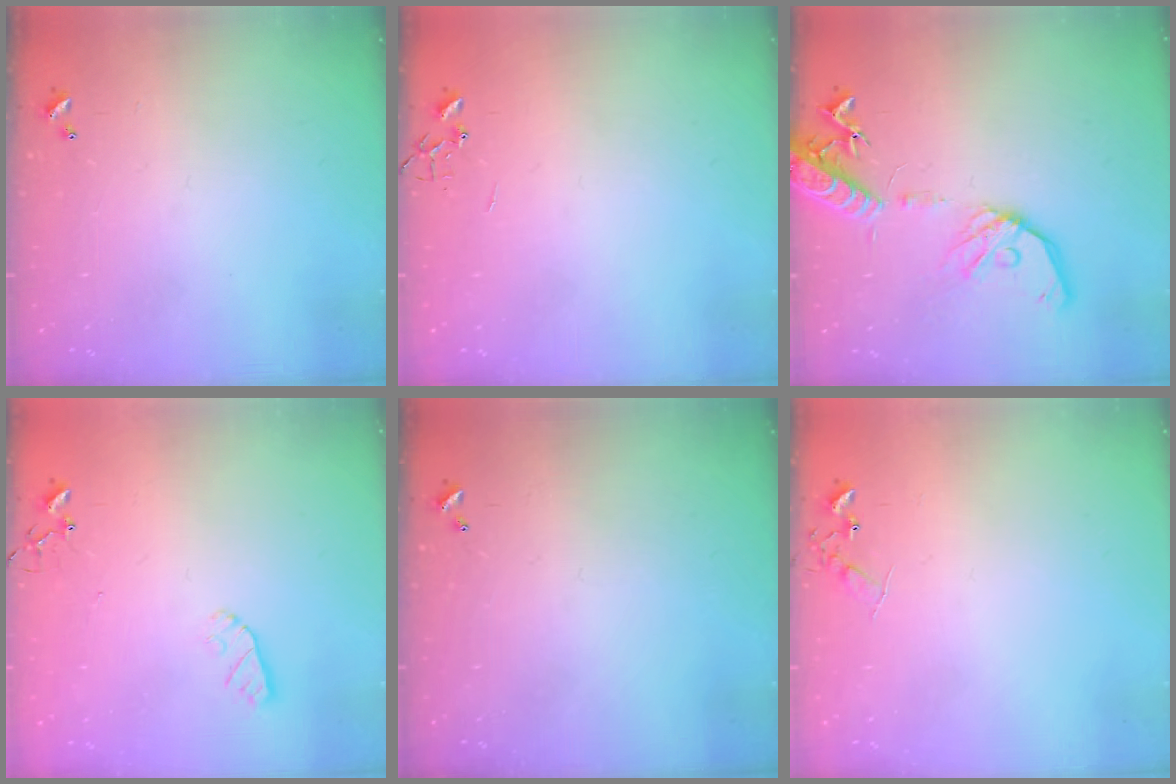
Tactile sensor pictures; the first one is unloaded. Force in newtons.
{"total": 0.0}
{"total": 16.3, "press": 16.0, "slide": 3.2}
{"total": 4.4, "press": 4.4, "slide": 0.6}
{"total": 0.0}
{"total": 7.0, "press": 7.0, "slide": 0.8}